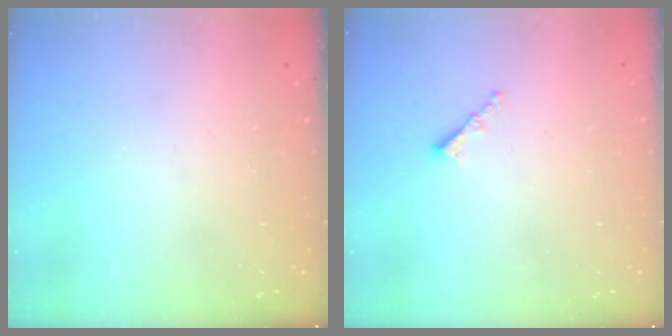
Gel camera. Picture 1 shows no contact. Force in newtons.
{"total": 1.2, "press": 1.1, "slide": 0.5}